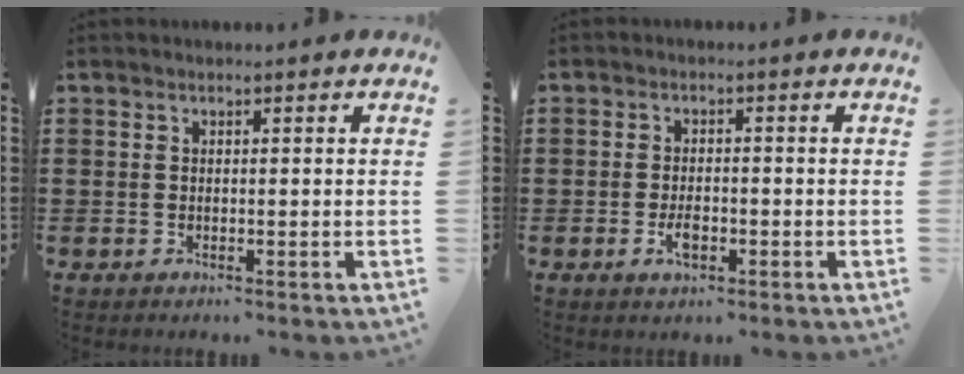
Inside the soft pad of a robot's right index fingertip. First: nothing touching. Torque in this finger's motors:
{"motor_torque": [1.03, 1.11, 0.08, 0.02]}